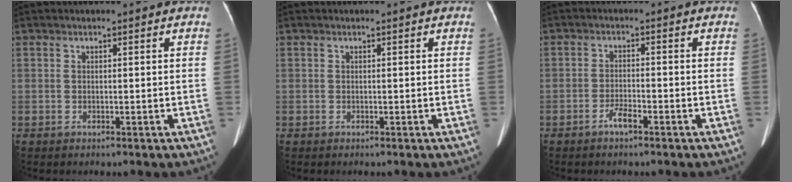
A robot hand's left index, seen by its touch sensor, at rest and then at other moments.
{"total": 0.0}
{"total": 2.4, "force": [-1.8, 0.4, 1.5], "torque": [-0.034, -0.002, -0.033]}